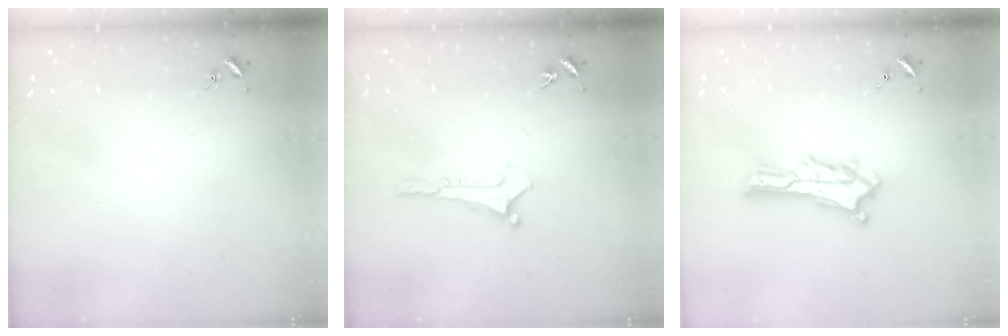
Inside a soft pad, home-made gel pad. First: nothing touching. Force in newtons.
{"total": 0.0}
{"total": 4.3, "press": 4.3, "slide": 0.4}